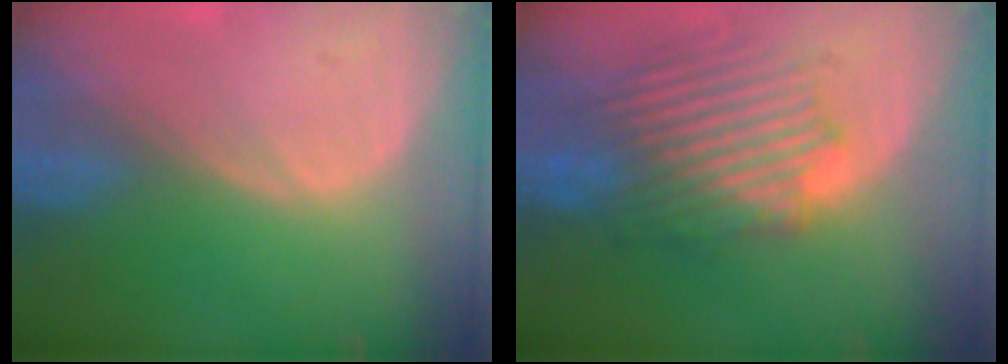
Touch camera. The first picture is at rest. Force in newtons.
{"total": 8.6, "press": 8.5, "slide": 1.6}